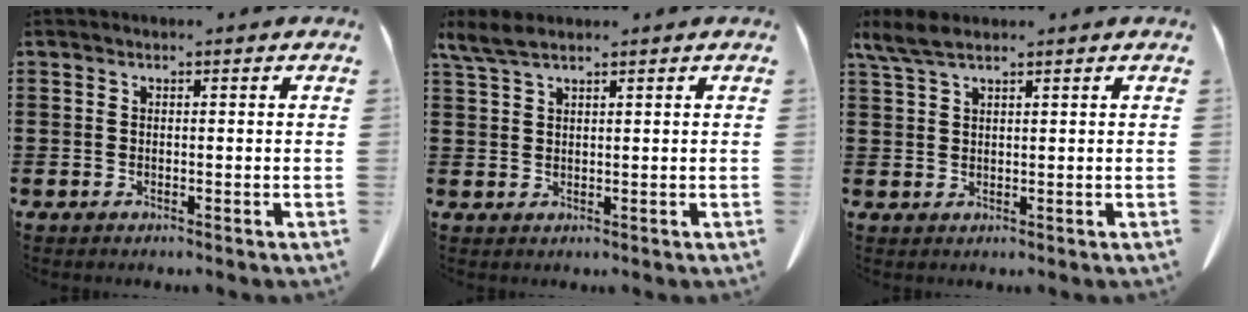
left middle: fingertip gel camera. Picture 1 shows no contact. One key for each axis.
{"total": 3.2, "fx": 2.3, "fy": 0.8, "fz": 2.1, "tx": -0.047, "ty": 0.003, "tz": 0.043}
{"total": 3.7, "fx": 2.4, "fy": 0.9, "fz": 2.6, "tx": -0.063, "ty": -0.001, "tz": 0.044}